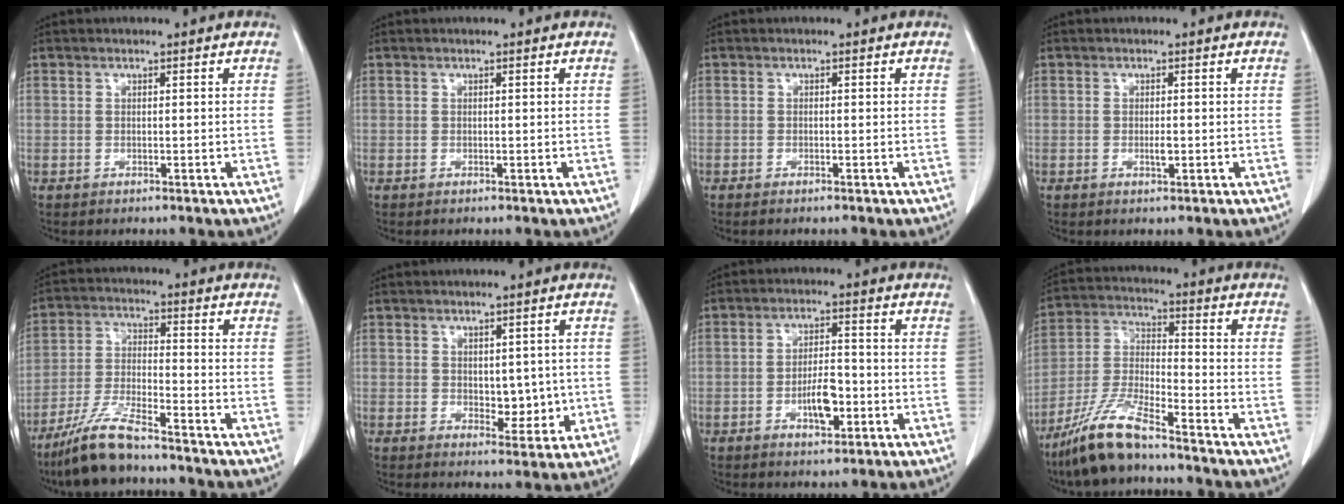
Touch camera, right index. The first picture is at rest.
{"total": 0.0}
{"total": 1.0, "force": [-0.8, 0.1, 0.6], "torque": [-0.014, -0.003, -0.010]}
{"total": 1.3, "force": [-0.2, 0.4, 1.2], "torque": [-0.024, -0.002, -0.003]}
{"total": 9.3, "force": [-7.6, 1.1, 5.3], "torque": [-0.112, -0.024, -0.147]}
{"total": 4.8, "force": [0.1, 2.7, 3.9], "torque": [-0.046, -0.005, 0.011]}
{"total": 5.6, "force": [-1.9, 2.1, 4.9], "torque": [-0.087, 0.002, -0.029]}
{"total": 11.1, "force": [-8.6, 1.4, 6.8], "torque": [-0.146, -0.019, -0.170]}